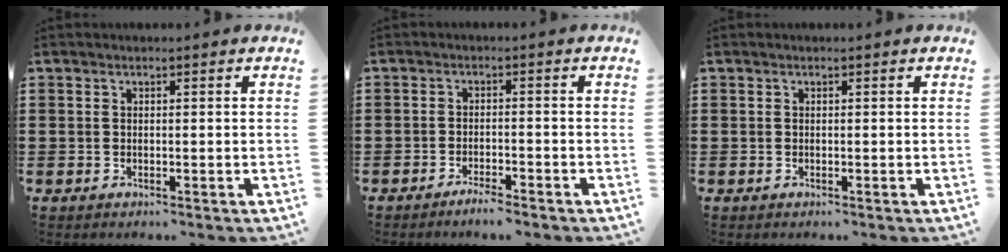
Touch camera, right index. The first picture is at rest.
{"total": 2.3, "force": [-2.2, 0.0, 0.8], "torque": [-0.015, 0.001, -0.041]}
{"total": 0.0}